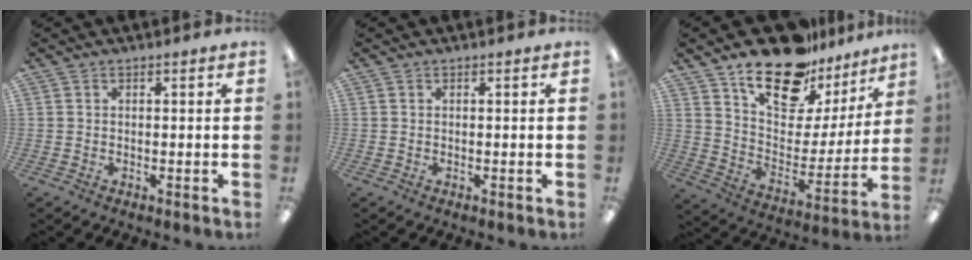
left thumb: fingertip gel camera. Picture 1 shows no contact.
{"total": 0.0}
{"total": 20.2, "force": [15.4, 9.4, 9.1], "torque": [-0.152, -0.104, 0.271]}